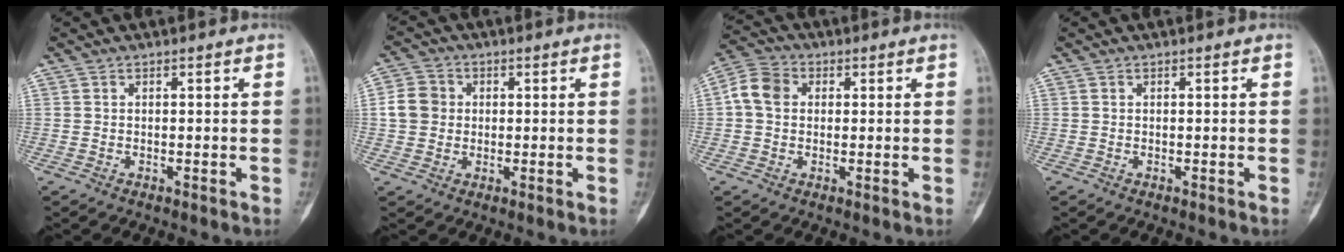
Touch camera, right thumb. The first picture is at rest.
{"total": 5.6, "force": [0.4, 5.0, 2.5], "torque": [-0.033, 0.009, 0.001]}
{"total": 6.5, "force": [0.8, 5.2, 3.8], "torque": [-0.072, 0.019, 0.009]}
{"total": 0.0}